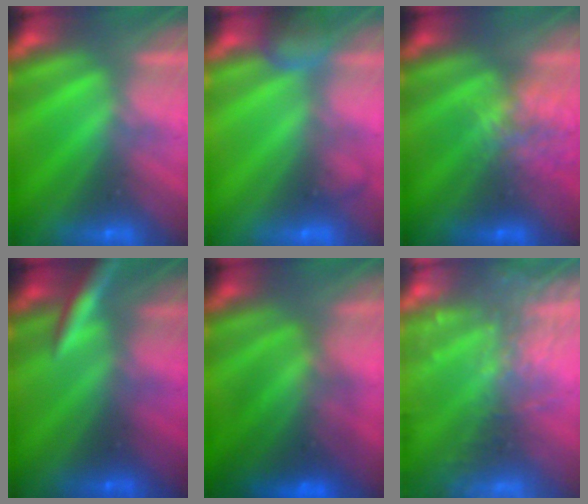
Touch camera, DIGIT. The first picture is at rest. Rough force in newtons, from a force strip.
{"total": 2.6}
{"total": 4.5}
{"total": 2.9}
{"total": 7.1}
{"total": 7.7}